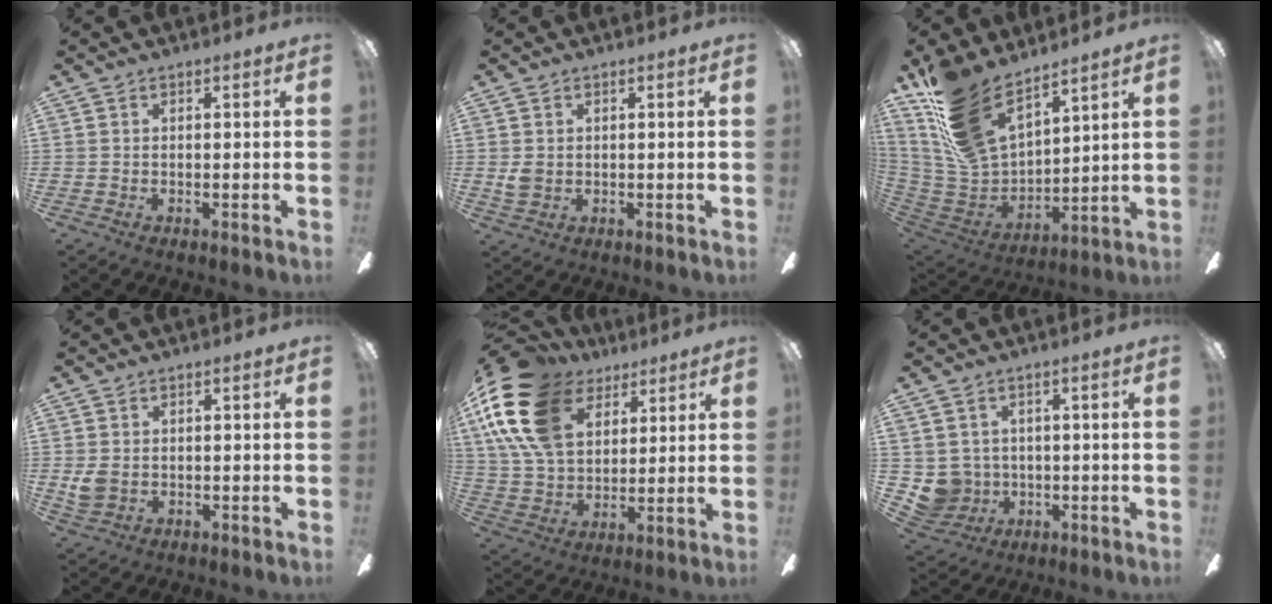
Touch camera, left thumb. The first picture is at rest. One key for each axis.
{"total": 2.8, "fx": 0.7, "fy": 2.2, "fz": 1.5, "tx": -0.029, "ty": 0.006, "tz": 0.015}
{"total": 18.4, "fx": 13.5, "fy": 8.2, "fz": 9.3, "tx": -0.228, "ty": -0.097, "tz": 0.253}
{"total": 3.3, "fx": 0.8, "fy": 2.6, "fz": 1.9, "tx": -0.043, "ty": 0.003, "tz": 0.015}
{"total": 22.1, "fx": 10.1, "fy": 14.2, "fz": 13.5, "tx": -0.296, "ty": -0.032, "tz": 0.183}
{"total": 5.8, "fx": 1.0, "fy": 5.8, "fz": 0.4, "tx": -0.042, "ty": -0.013, "tz": 0.023}